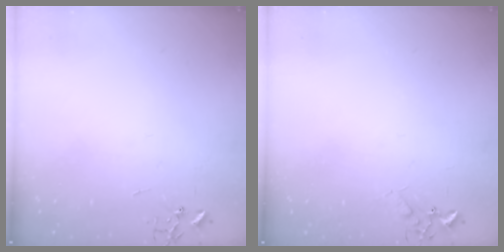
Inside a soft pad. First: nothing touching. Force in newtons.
{"total": 6.1, "press": 6.0, "slide": 0.8}